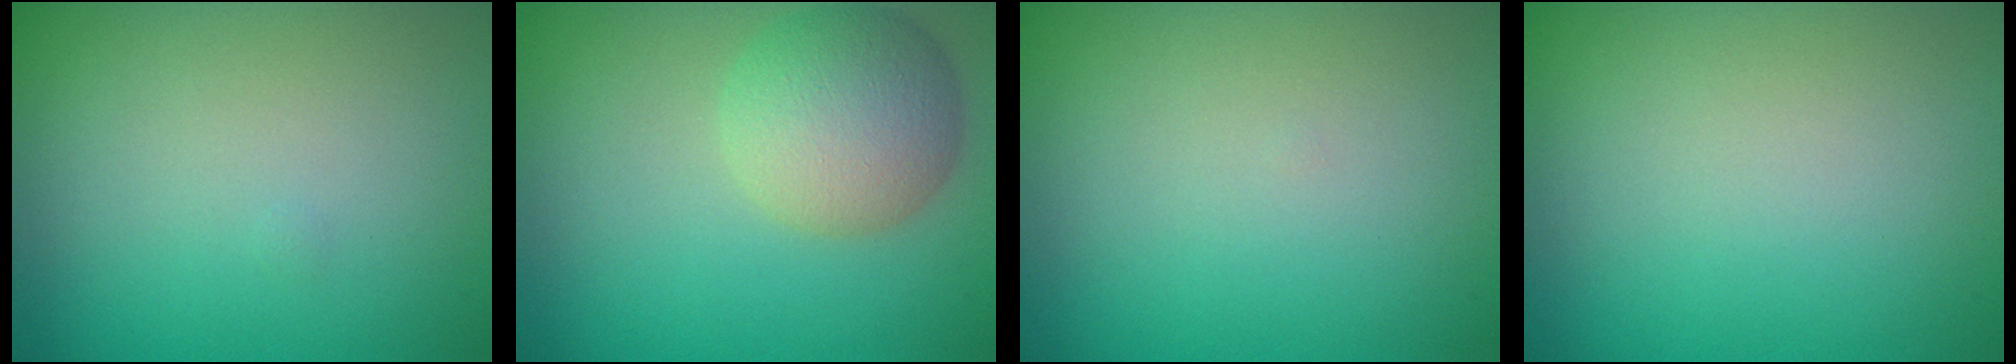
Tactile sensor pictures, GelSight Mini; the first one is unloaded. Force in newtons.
{"total": 5.2, "press": 5.2, "slide": 0.2}
{"total": 0.0}
{"total": 0.0}